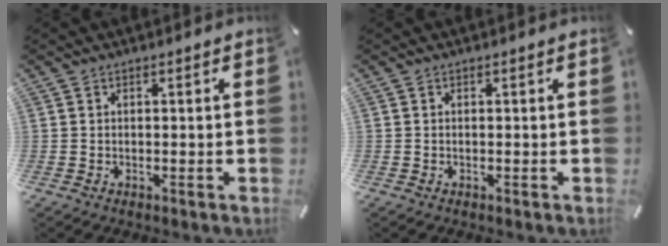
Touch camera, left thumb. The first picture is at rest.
{"total": 0.0}